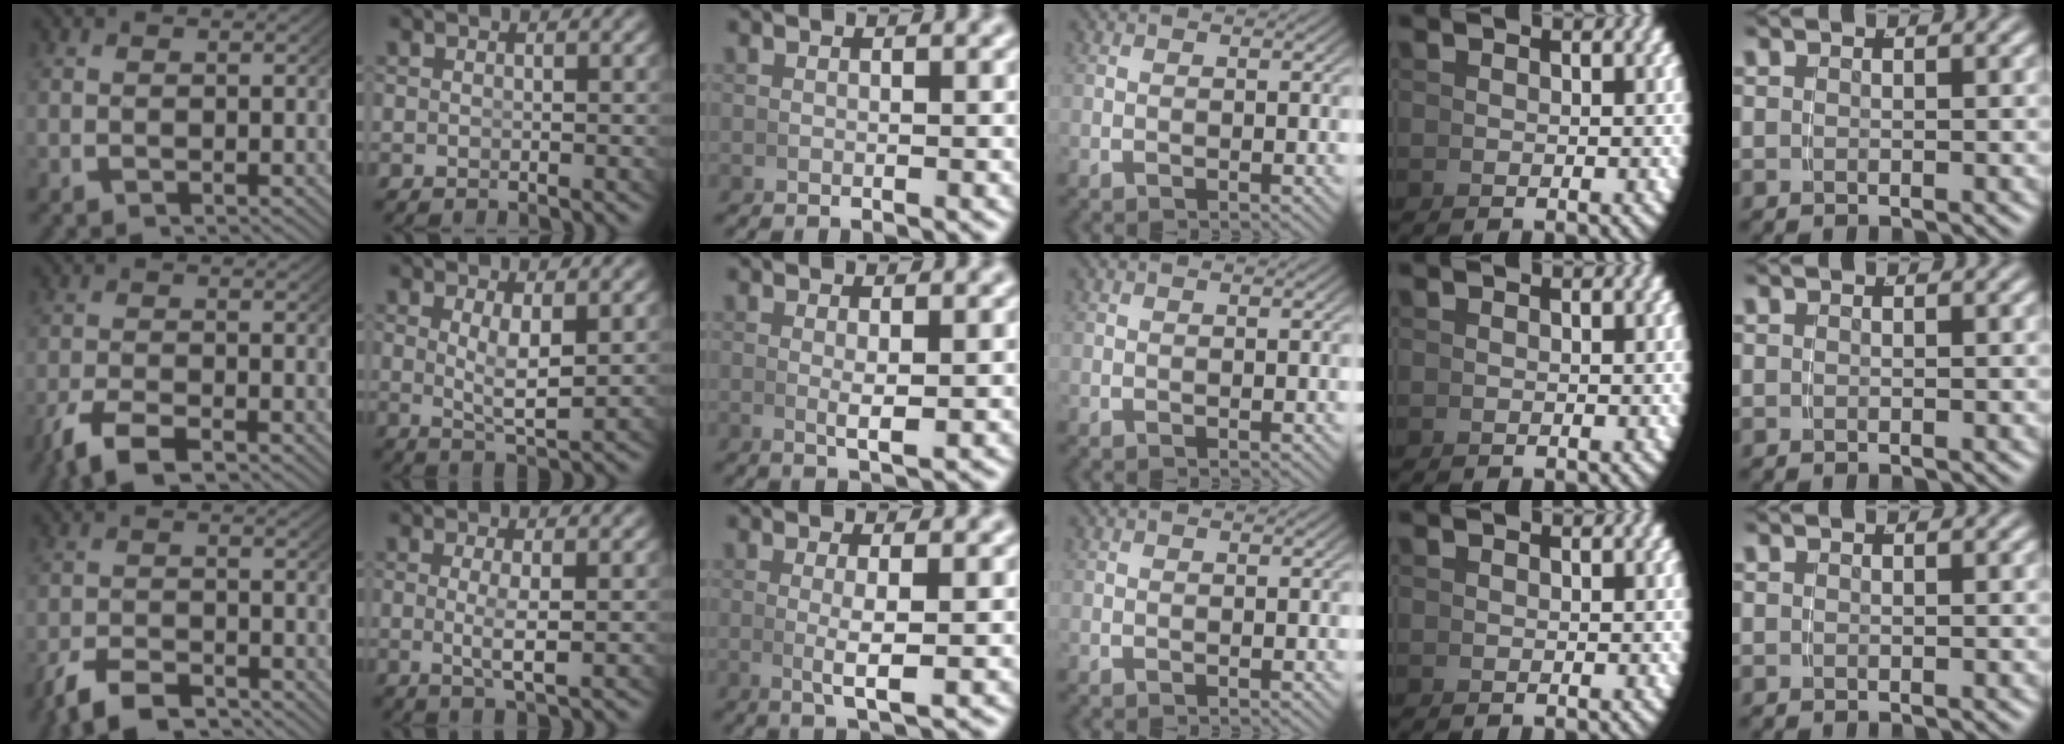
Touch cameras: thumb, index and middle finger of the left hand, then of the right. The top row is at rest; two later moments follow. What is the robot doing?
{"motion": "grasp_and_lifting", "object": "photo album"}